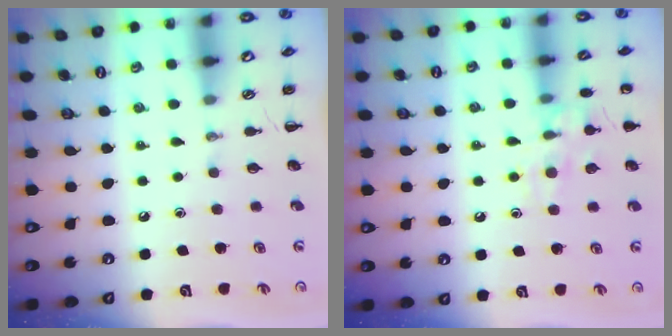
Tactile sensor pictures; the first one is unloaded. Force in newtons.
{"total": 10.5, "press": 10.5, "slide": 1.0}